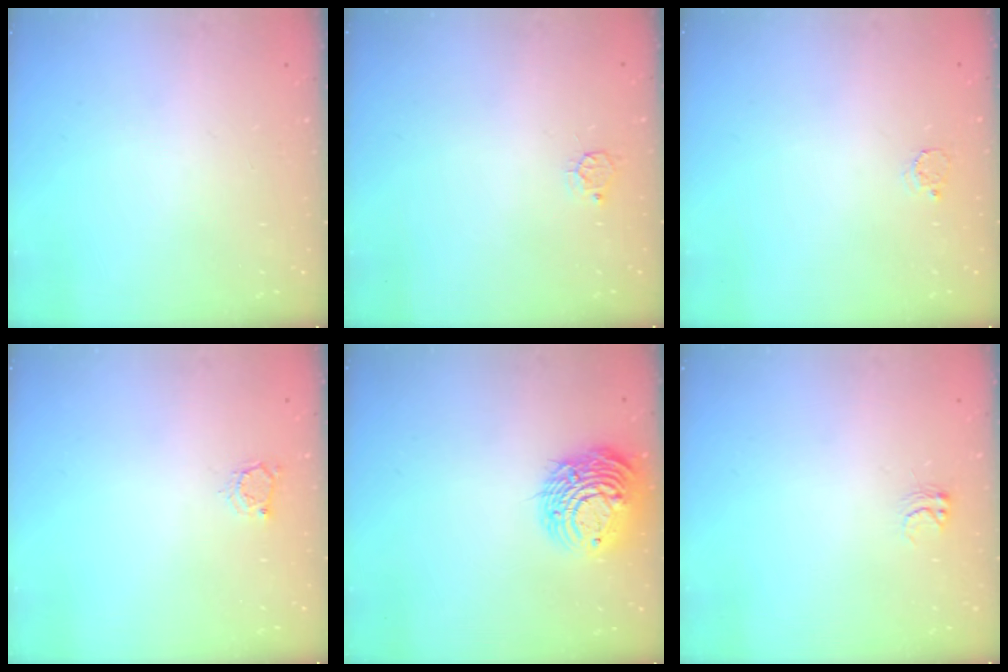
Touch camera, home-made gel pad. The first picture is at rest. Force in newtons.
{"total": 3.6, "press": 3.5, "slide": 0.4}
{"total": 2.5, "press": 2.5, "slide": 0.3}
{"total": 2.9, "press": 2.9, "slide": 0.4}
{"total": 13.3, "press": 13.2, "slide": 0.6}
{"total": 2.6, "press": 2.6, "slide": 0.2}